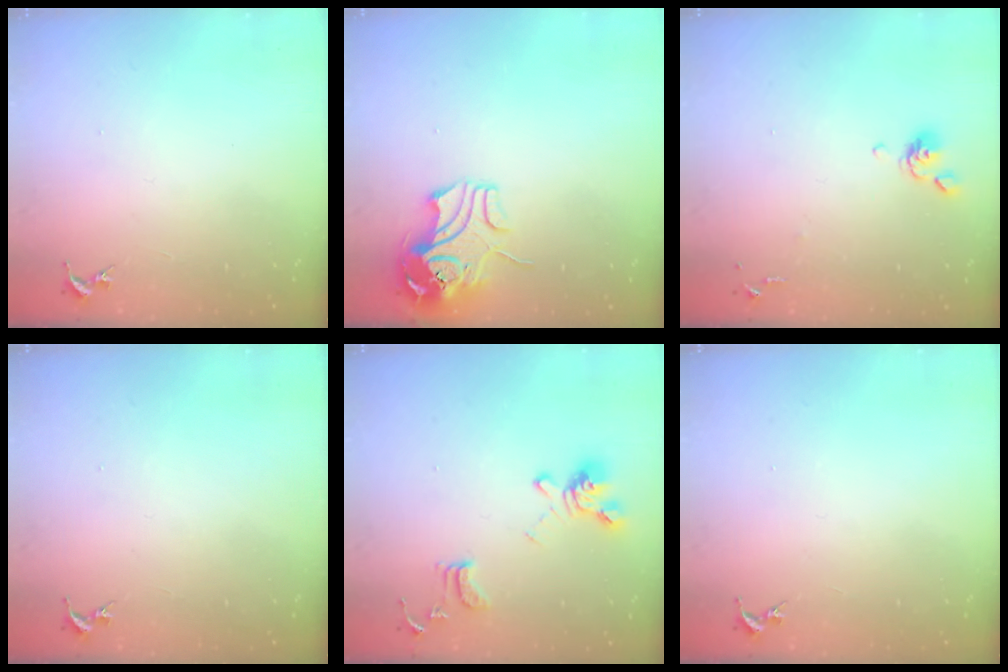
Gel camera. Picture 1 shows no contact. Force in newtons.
{"total": 10.8, "press": 10.6, "slide": 1.6}
{"total": 6.4, "press": 6.2, "slide": 1.5}
{"total": 0.0}
{"total": 14.3, "press": 14.2, "slide": 1.5}
{"total": 0.0}